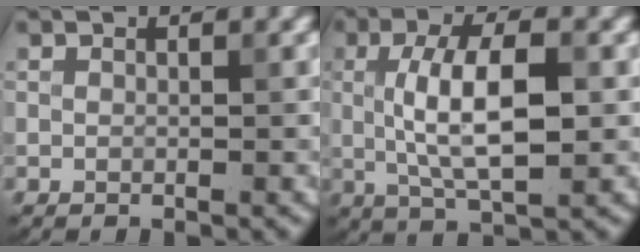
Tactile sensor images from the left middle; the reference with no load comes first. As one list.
[{"total": 6.9, "force": [0.3, 2.5, 6.4], "torque": [-0.122, 0.006, 0.004]}]